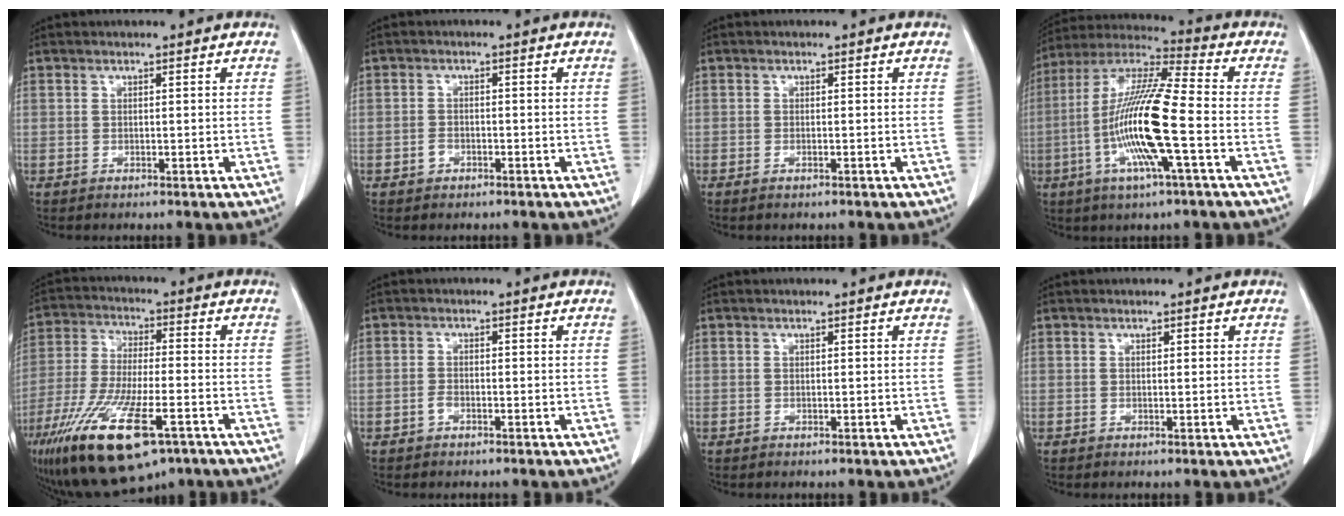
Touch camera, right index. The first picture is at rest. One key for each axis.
{"total": 1.5, "fx": -0.8, "fy": 1.1, "fz": 0.6, "tx": -0.011, "ty": 0.004, "tz": -0.013}
{"total": 0.7, "fx": -0.5, "fy": 0.2, "fz": 0.5, "tx": -0.011, "ty": -0.001, "tz": -0.005}
{"total": 16.0, "fx": -3.7, "fy": 0.8, "fz": 15.5, "tx": -0.310, "ty": -0.005, "tz": -0.078}
{"total": 18.8, "fx": -10.8, "fy": 5.1, "fz": 14.5, "tx": -0.292, "ty": -0.039, "tz": -0.188}
{"total": 1.3, "fx": -0.8, "fy": 0.7, "fz": 0.8, "tx": -0.014, "ty": 0.003, "tz": -0.014}
{"total": 0.0}
{"total": 0.5, "fx": 0.3, "fy": 0.1, "fz": 0.4, "tx": -0.008, "ty": -0.001, "tz": 0.004}